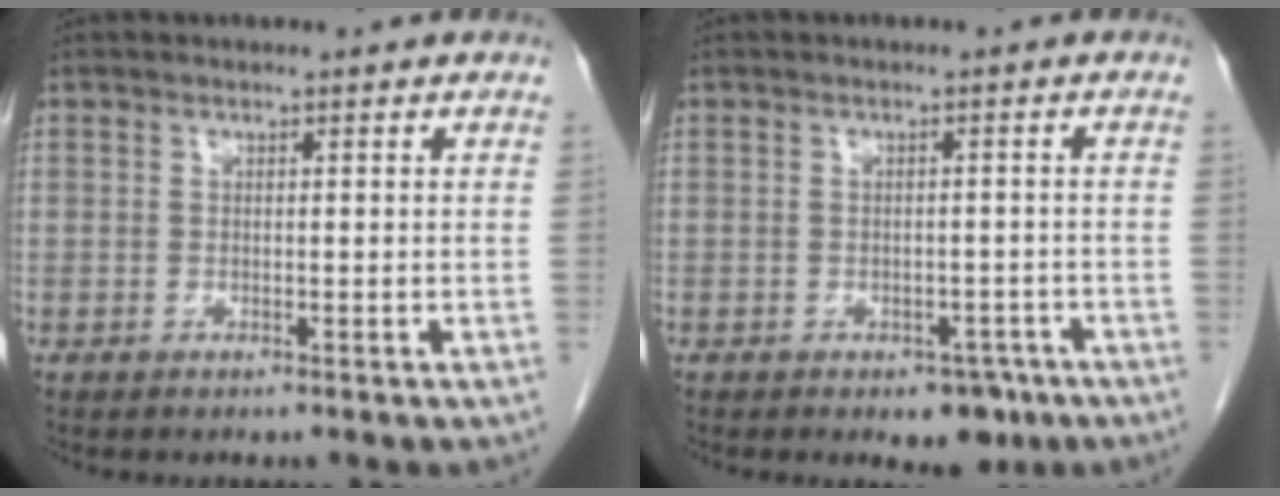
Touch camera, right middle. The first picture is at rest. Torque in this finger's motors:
{"motor_torque": [0.51, -0.30, 0.02, 0.03]}